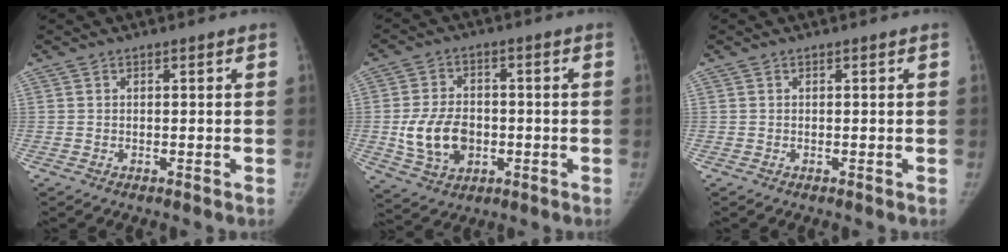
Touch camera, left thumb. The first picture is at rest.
{"total": 10.7, "force": [-1.8, 7.8, 7.2], "torque": [-0.115, 0.008, -0.022]}
{"total": 0.0}